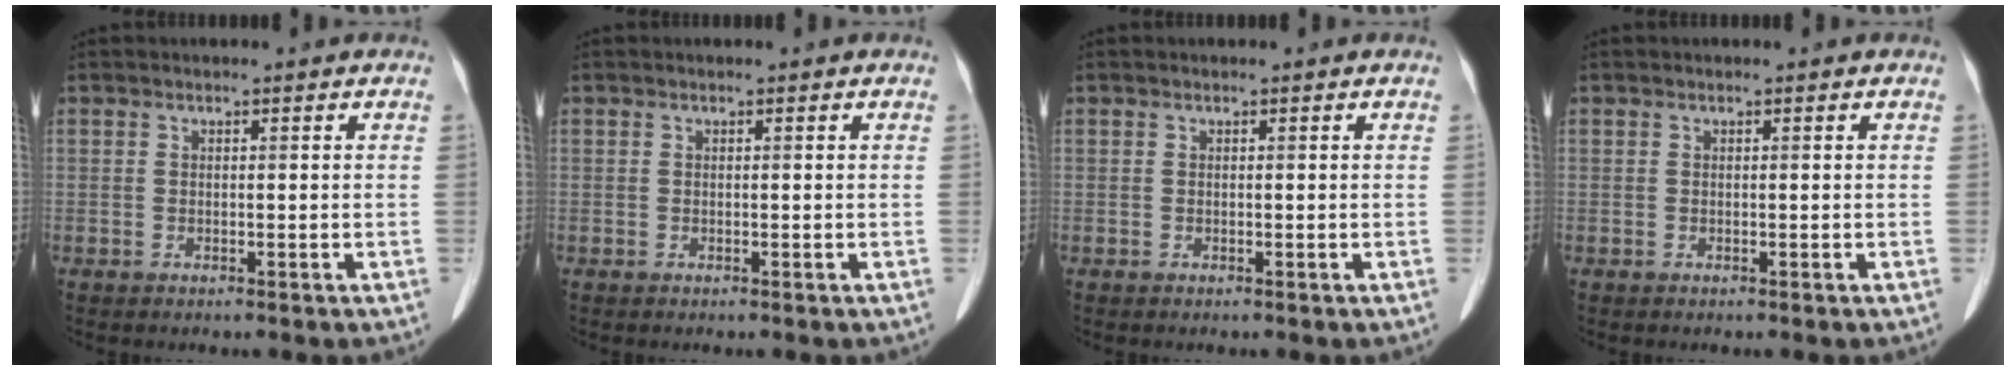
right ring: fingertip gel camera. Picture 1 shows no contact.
{"total": 0.0}
{"total": 0.0}
{"total": 0.0}